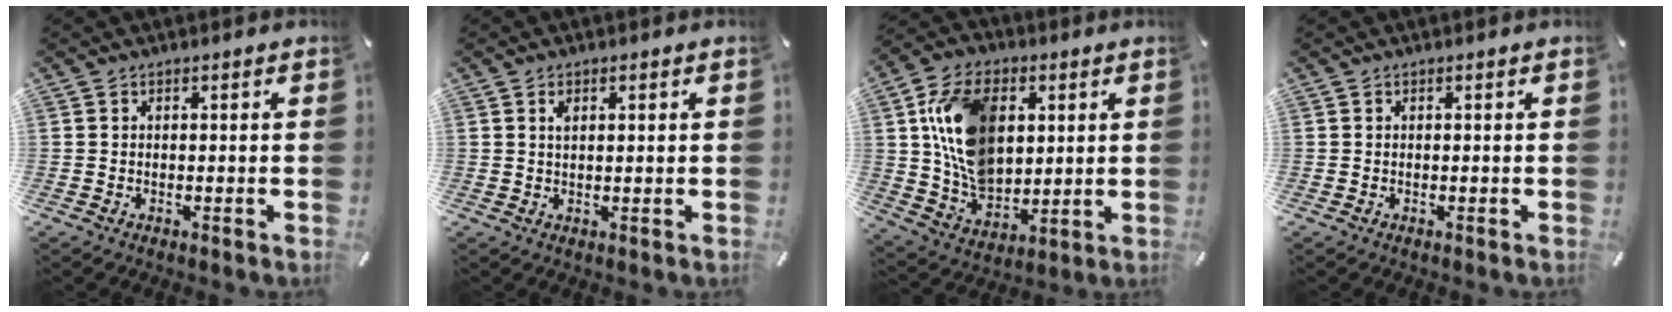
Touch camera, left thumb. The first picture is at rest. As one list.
[{"total": 1.6, "force": [0.7, 0.6, 1.3], "torque": [-0.029, 0.000, 0.013]}, {"total": 17.0, "force": [4.2, 11.9, 11.5], "torque": [-0.231, 0.007, 0.081]}, {"total": 0.0}]